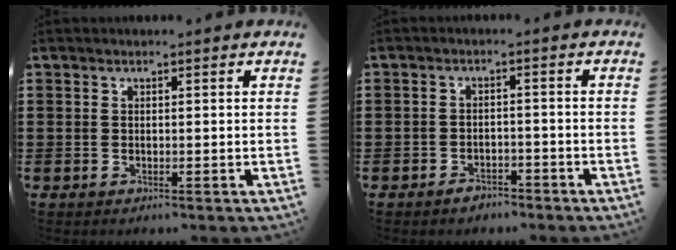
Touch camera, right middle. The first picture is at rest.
{"total": 2.2, "force": [-2.0, 0.8, 0.1], "torque": [-0.008, 0.004, -0.043]}